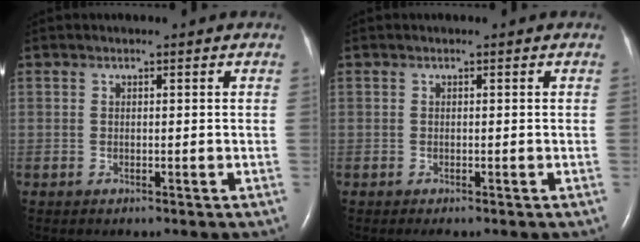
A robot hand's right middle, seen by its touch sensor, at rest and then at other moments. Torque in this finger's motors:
{"motor_torque": [0.15, -0.07, -0.03, 0.00]}